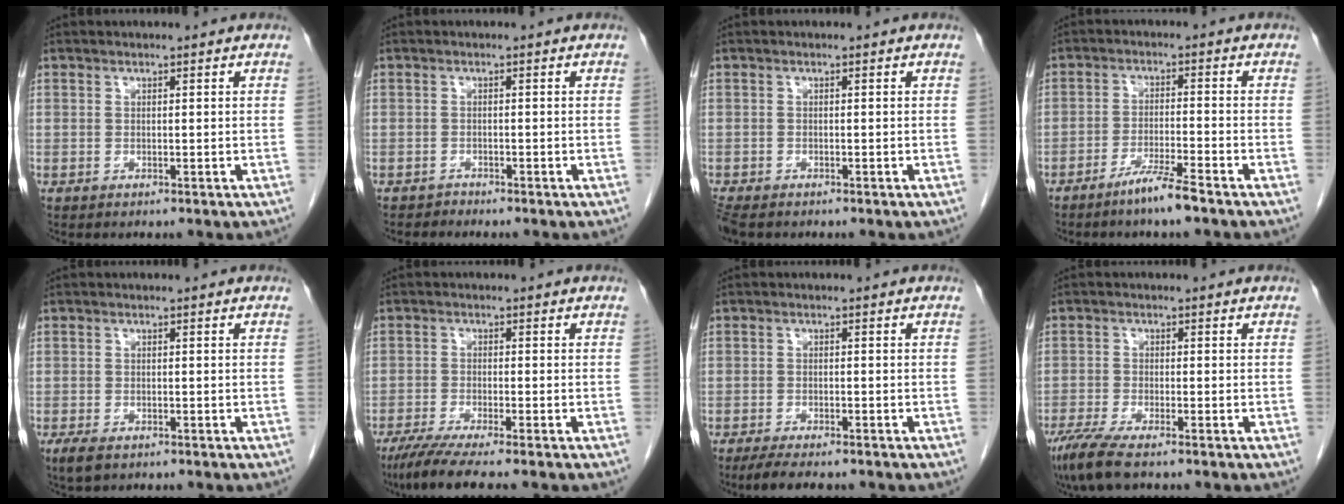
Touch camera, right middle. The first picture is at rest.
{"total": 0.8, "force": [-0.8, 0.1, -0.4], "torque": [0.004, -0.003, -0.013]}
{"total": 3.2, "force": [-2.6, 1.2, 1.5], "torque": [-0.036, -0.010, -0.046]}
{"total": 5.1, "force": [-3.9, -0.3, 3.3], "torque": [-0.061, -0.009, -0.075]}
{"total": 2.7, "force": [-1.6, 1.3, 1.7], "torque": [-0.038, -0.005, -0.022]}
{"total": 6.6, "force": [-5.2, -0.4, 4.1], "torque": [-0.065, -0.019, -0.088]}
{"total": 5.7, "force": [-4.7, 1.3, 3.0], "torque": [-0.046, -0.010, -0.070]}
{"total": 5.8, "force": [-4.2, 0.5, 3.9], "torque": [-0.073, -0.015, -0.075]}